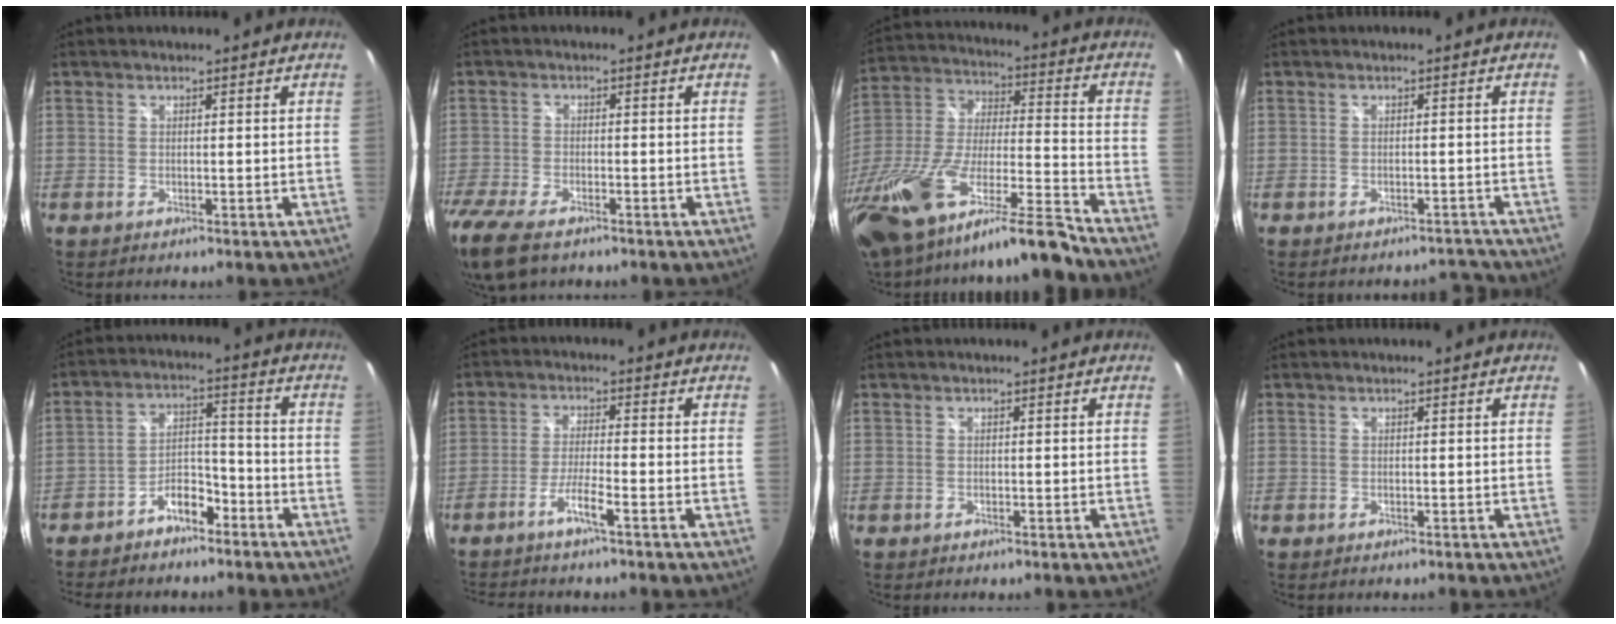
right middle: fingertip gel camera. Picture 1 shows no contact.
{"total": 12.3, "force": [-8.8, 5.1, 6.9], "torque": [-0.182, -0.050, -0.163]}
{"total": 25.1, "force": [-18.5, 3.0, 16.7], "torque": [-0.318, -0.058, -0.326]}
{"total": 2.8, "force": [-2.7, 0.9, -0.1], "torque": [0.015, 0.011, -0.029]}
{"total": 8.5, "force": [-6.4, 3.8, 3.9], "torque": [-0.080, 0.035, -0.104]}
{"total": 4.8, "force": [-3.5, -0.7, 3.2], "torque": [-0.079, 0.001, -0.068]}
{"total": 0.0}
{"total": 0.0}